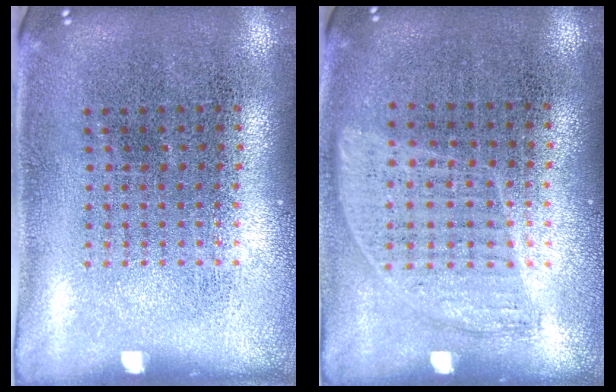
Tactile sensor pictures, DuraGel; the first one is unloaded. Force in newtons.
{"total": 0.9, "press": 0.8, "slide": 0.4}